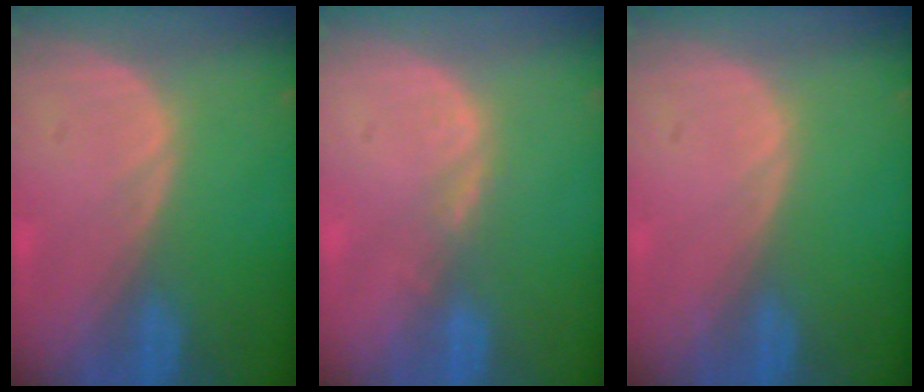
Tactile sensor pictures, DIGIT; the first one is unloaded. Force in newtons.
{"total": 1.9, "press": 1.5, "slide": 1.1}
{"total": 0.0}